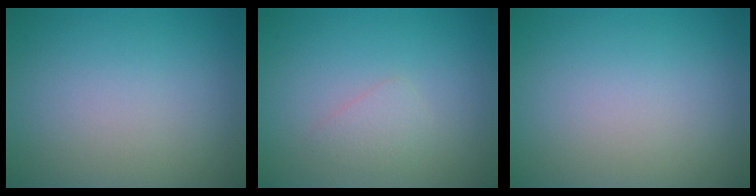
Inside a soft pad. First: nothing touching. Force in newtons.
{"total": 1.3, "press": 1.3, "slide": 0.0}
{"total": 0.0}